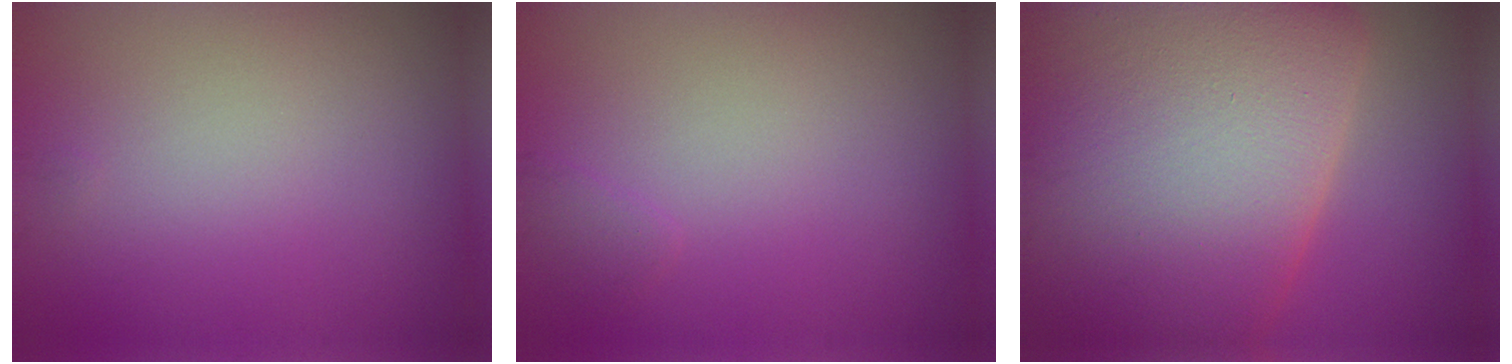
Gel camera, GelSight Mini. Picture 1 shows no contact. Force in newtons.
{"total": 0.8, "press": 0.8, "slide": 0.1}
{"total": 20.8, "press": 20.8, "slide": 1.0}